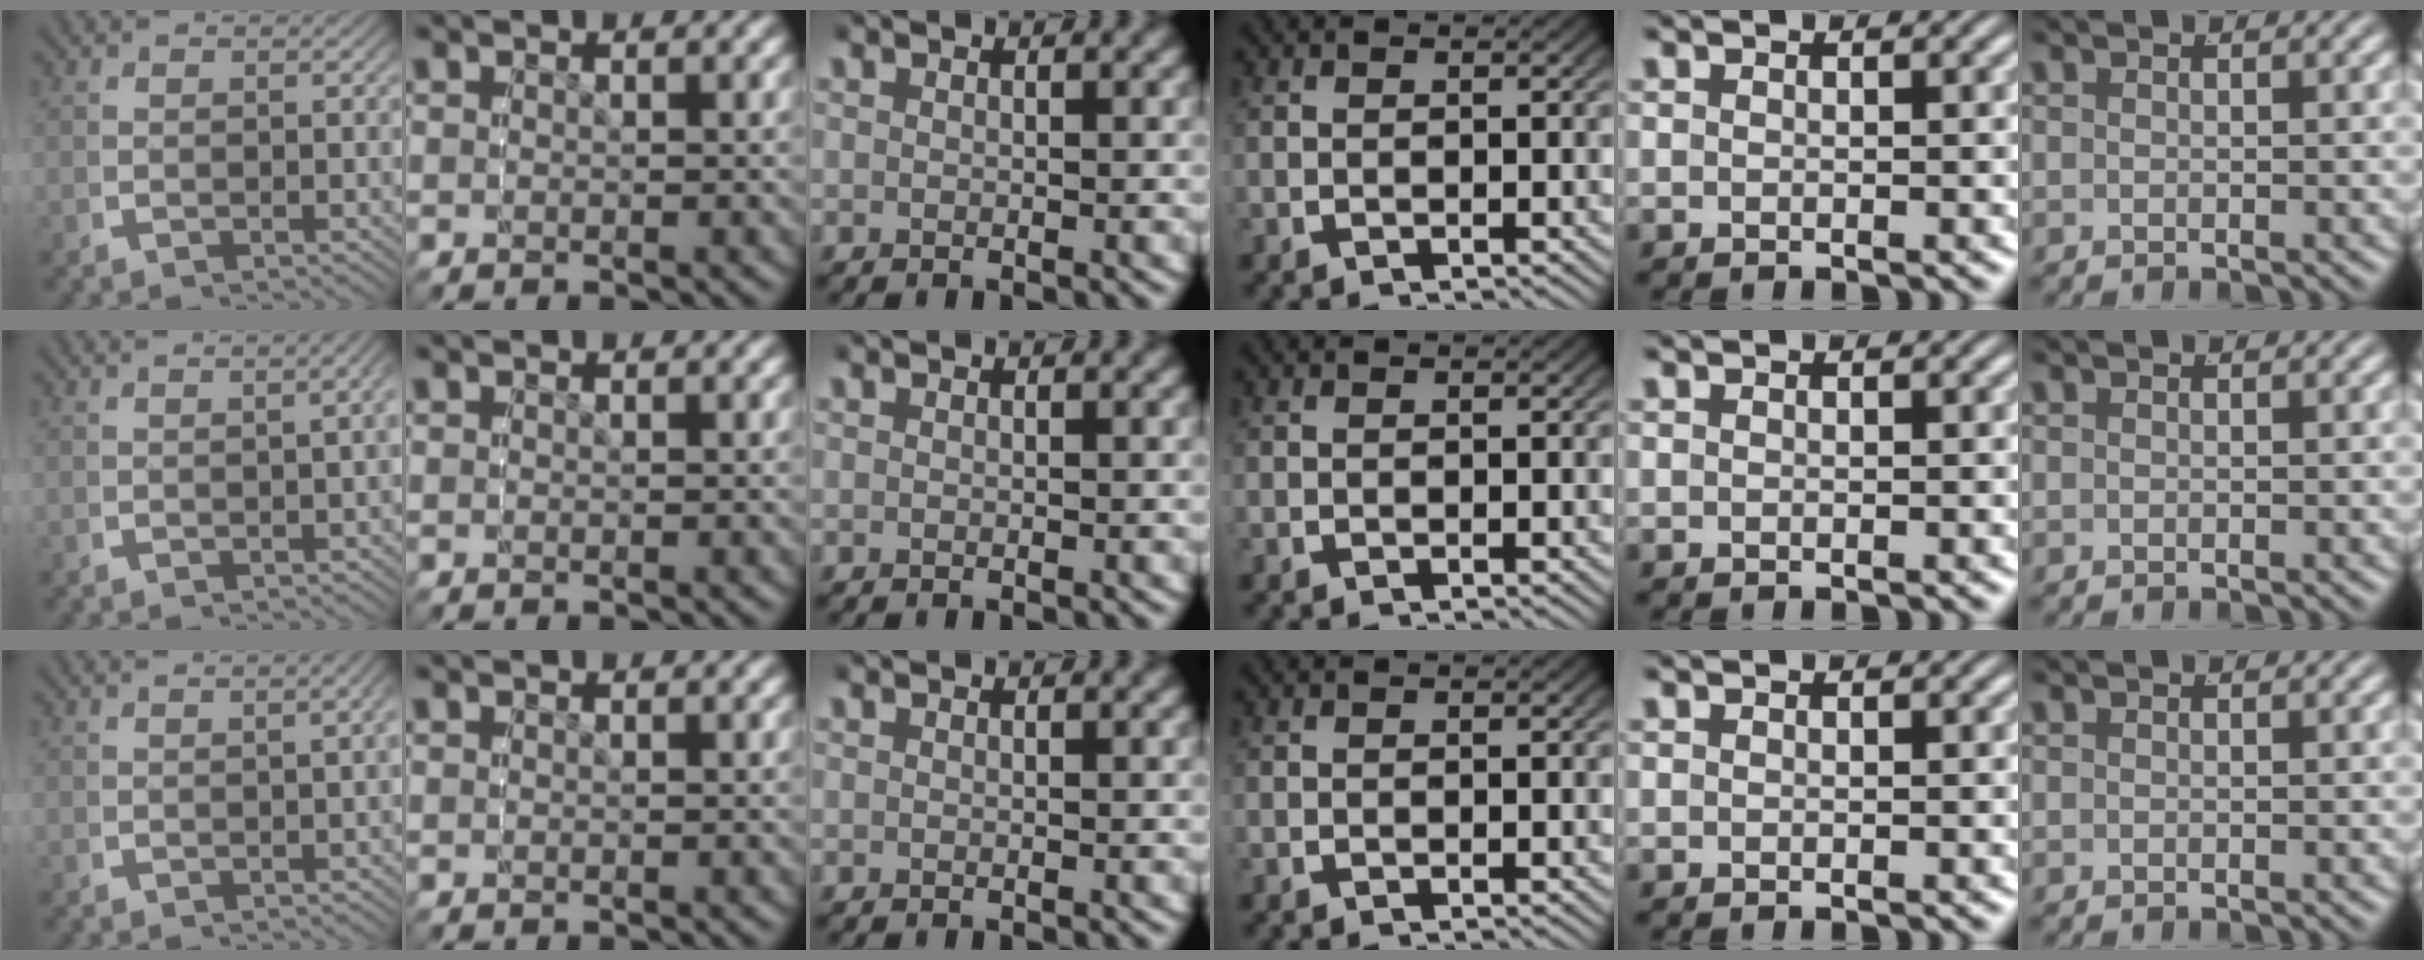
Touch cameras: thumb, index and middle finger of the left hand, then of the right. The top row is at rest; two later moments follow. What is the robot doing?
{"motion": "grasp_and_lifting", "object": "bottle"}